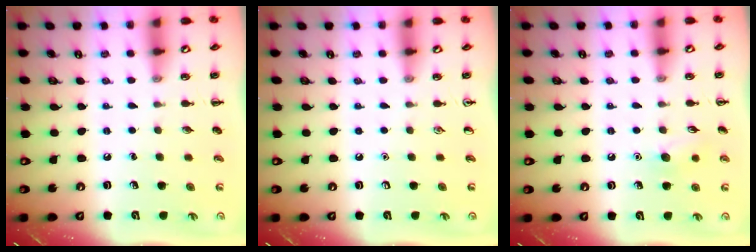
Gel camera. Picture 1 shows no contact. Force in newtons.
{"total": 0.0}
{"total": 7.5, "press": 7.2, "slide": 2.1}